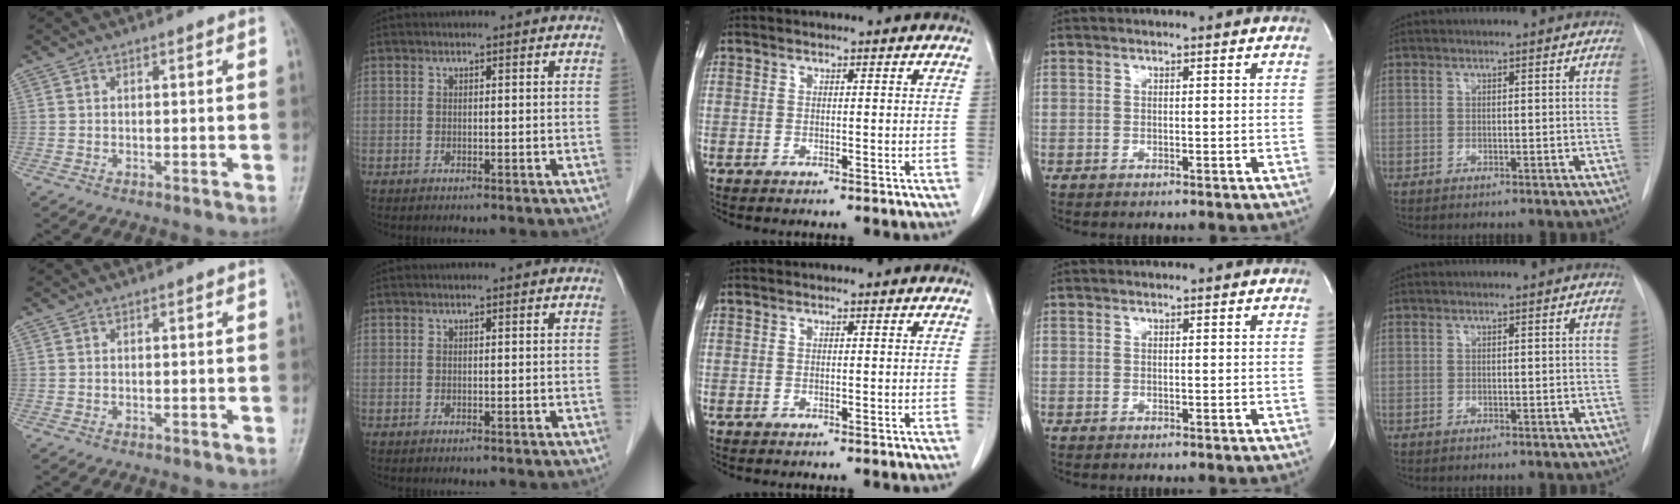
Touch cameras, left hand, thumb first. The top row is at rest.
{}